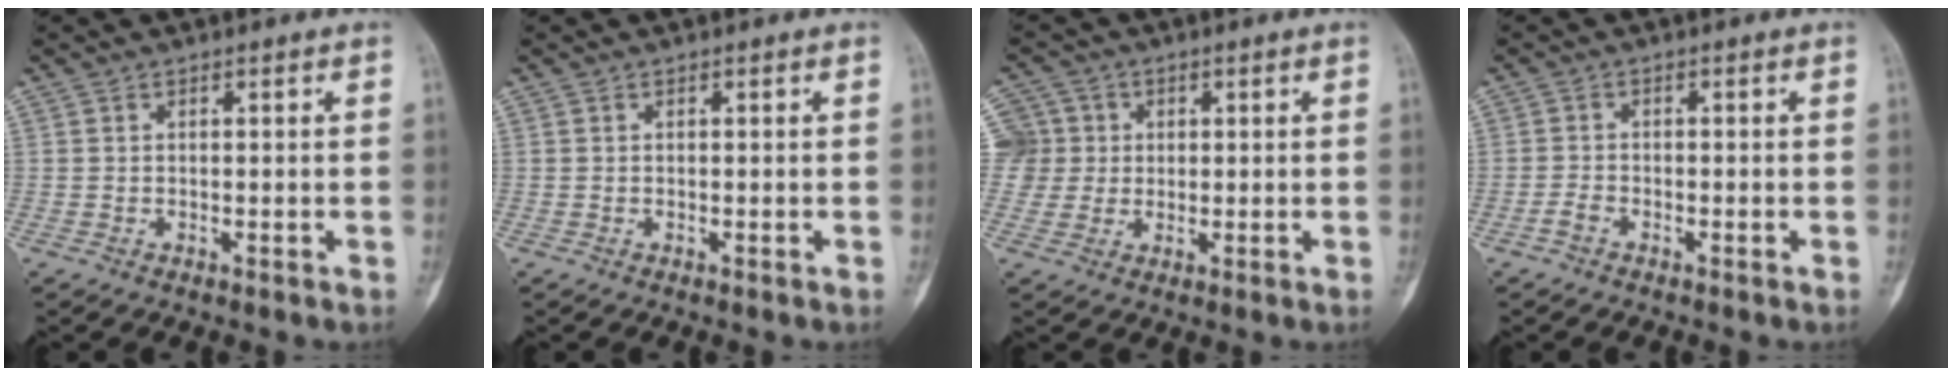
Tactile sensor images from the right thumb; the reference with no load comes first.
{"total": 0.0}
{"total": 6.7, "force": [1.2, 6.6, 0.4], "torque": [0.020, 0.013, 0.020]}
{"total": 1.6, "force": [-1.1, 0.8, 0.8], "torque": [-0.021, 0.006, -0.024]}